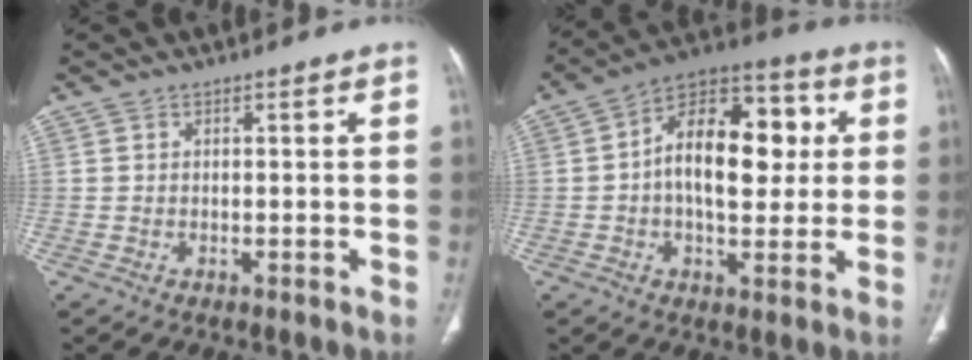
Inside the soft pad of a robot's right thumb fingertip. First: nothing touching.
{"total": 17.9, "force": [1.9, 10.2, 14.6], "torque": [-0.196, 0.029, 0.022]}